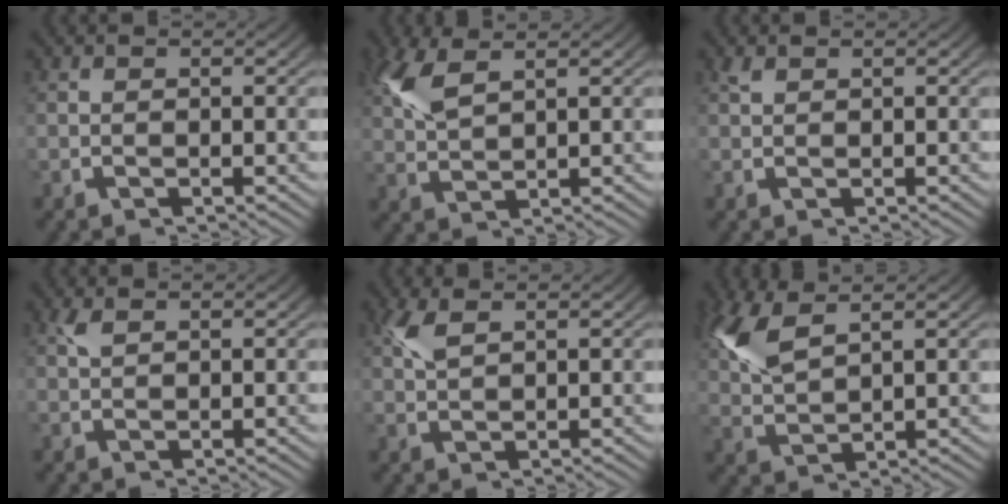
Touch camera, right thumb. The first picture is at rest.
{"total": 3.6, "force": [2.4, 1.4, 2.2], "torque": [-0.054, 0.004, 0.055]}
{"total": 0.6, "force": [0.6, 0.2, 0.1], "torque": [0.000, 0.002, 0.013]}
{"total": 0.9, "force": [0.8, 0.3, 0.4], "torque": [-0.011, 0.002, 0.018]}
{"total": 2.1, "force": [1.5, 0.7, 1.2], "torque": [-0.032, 0.002, 0.035]}
{"total": 4.6, "force": [2.8, 2.1, 2.9], "torque": [-0.072, 0.000, 0.064]}